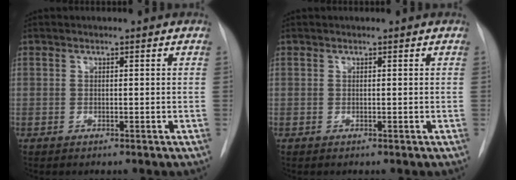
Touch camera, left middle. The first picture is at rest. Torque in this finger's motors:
{"motor_torque": [0.09, -0.10, -0.05, 0.01]}